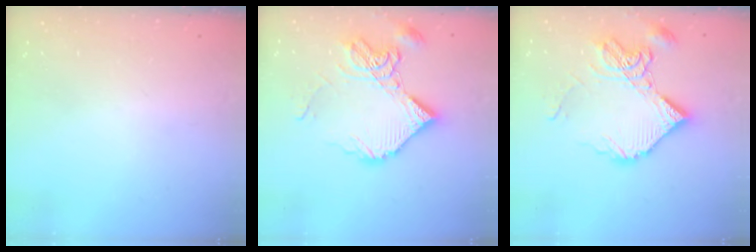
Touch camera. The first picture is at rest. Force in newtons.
{"total": 15.8, "press": 15.7, "slide": 1.5}
{"total": 15.8, "press": 15.7, "slide": 1.5}